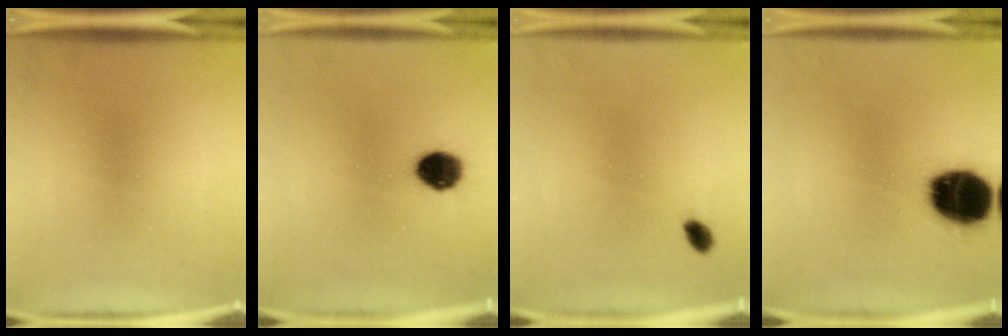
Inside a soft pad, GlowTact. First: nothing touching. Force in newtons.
{"total": 8.2}
{"total": 1.9}
{"total": 19.5}